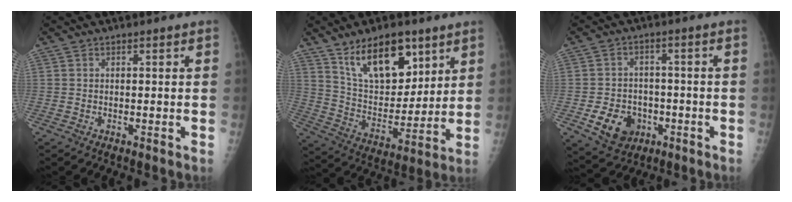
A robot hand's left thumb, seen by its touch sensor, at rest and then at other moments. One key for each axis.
{"total": 16.6, "fx": 9.9, "fy": 8.4, "fz": 10.3, "tx": -0.122, "ty": -0.058, "tz": 0.183}
{"total": 9.1, "fx": -3.2, "fy": 7.3, "fz": 4.4, "tx": -0.049, "ty": 0.017, "tz": -0.041}